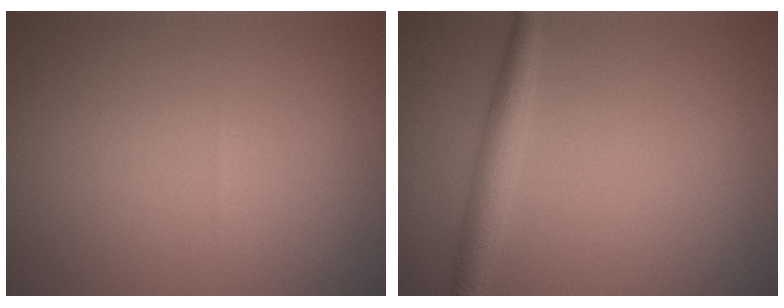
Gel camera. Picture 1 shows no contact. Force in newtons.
{"total": 2.4, "press": 2.4, "slide": 0.1}